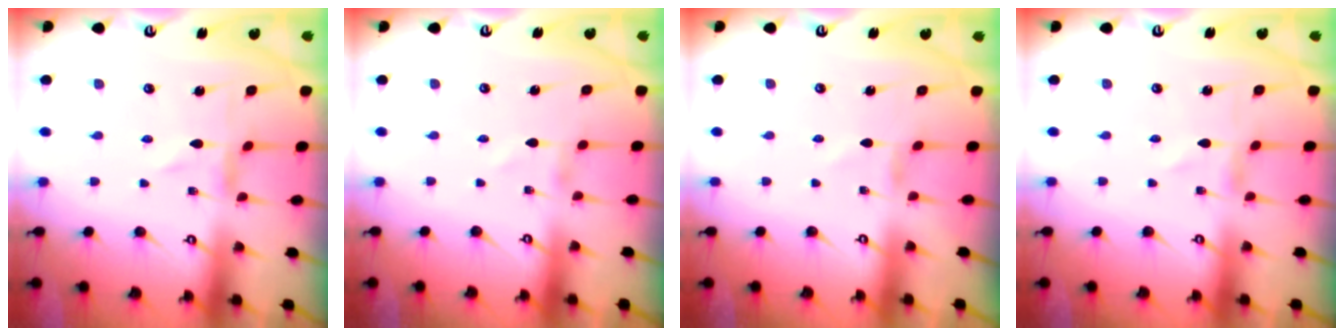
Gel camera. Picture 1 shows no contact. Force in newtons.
{"total": 0.9, "press": 0.8, "slide": 0.1}
{"total": 0.0}
{"total": 0.0}